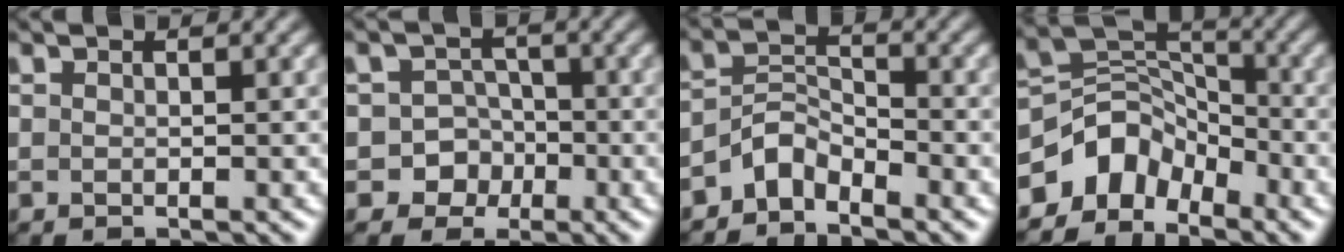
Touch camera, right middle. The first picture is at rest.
{"total": 4.8, "force": [-2.2, 4.3, 0.5], "torque": [0.025, 0.000, -0.052]}
{"total": 3.1, "force": [-2.4, 1.3, 1.3], "torque": [-0.025, 0.012, -0.055]}
{"total": 5.6, "force": [-3.9, 3.6, 1.7], "torque": [-0.016, 0.007, -0.083]}